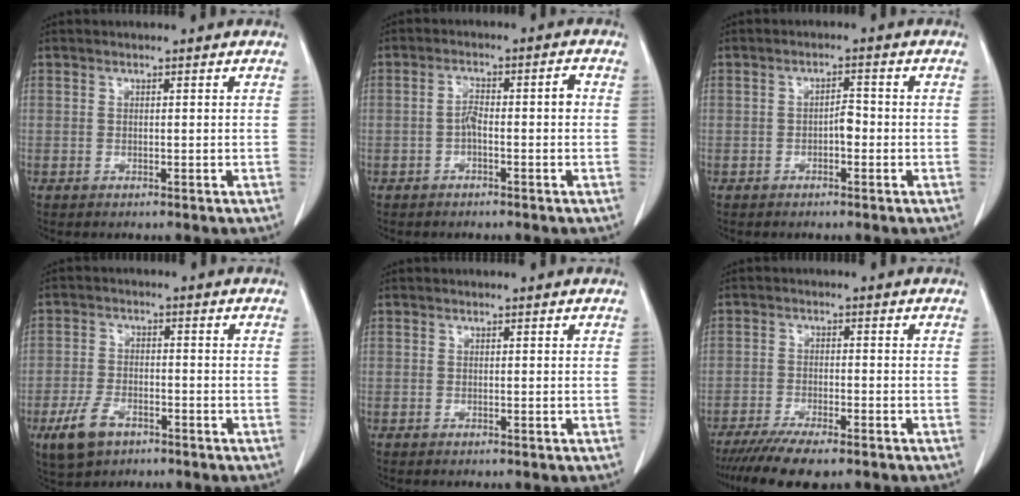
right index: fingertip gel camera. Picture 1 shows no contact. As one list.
[{"total": 3.9, "force": [-0.8, 1.0, 3.7], "torque": [-0.066, 0.018, -0.012]}, {"total": 2.1, "force": [-0.7, 0.8, 1.8], "torque": [-0.023, 0.006, -0.012]}, {"total": 6.3, "force": [-3.6, 3.4, 3.8], "torque": [-0.088, -0.005, -0.059]}, {"total": 0.0}, {"total": 8.7, "force": [-6.9, 1.8, 5.1], "torque": [-0.080, -0.016, -0.109]}]